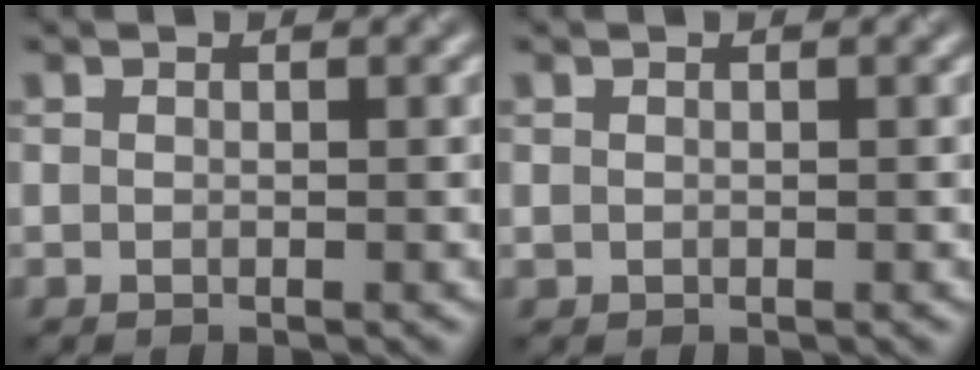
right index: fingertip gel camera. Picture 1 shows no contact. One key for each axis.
{"total": 0.0}